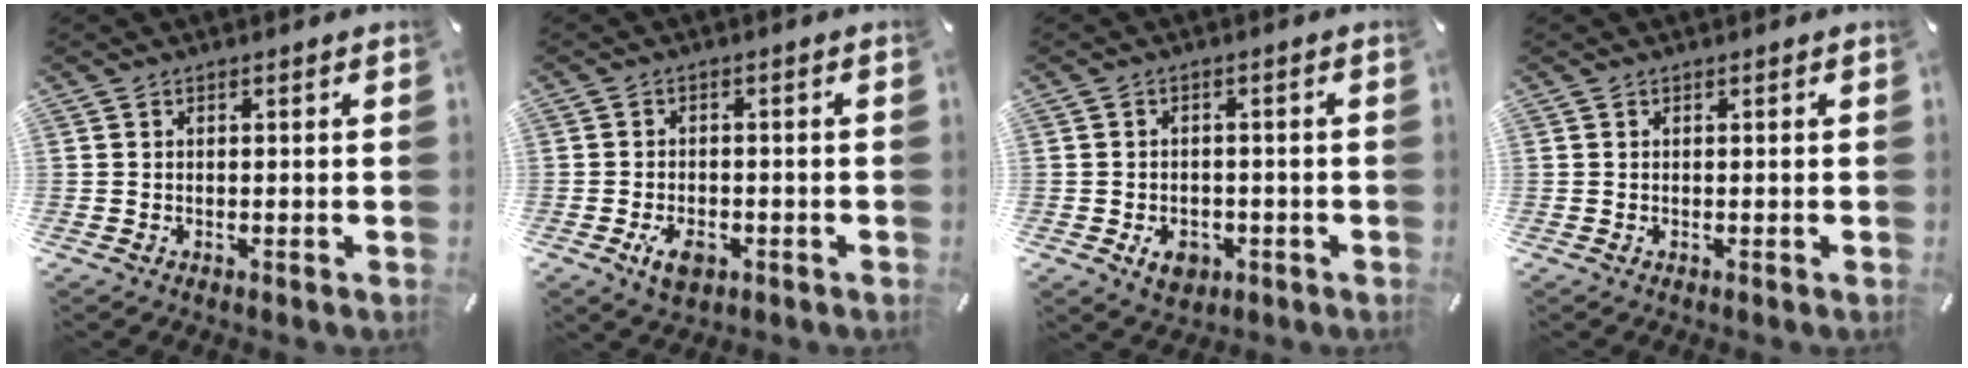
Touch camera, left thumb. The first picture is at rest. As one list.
[{"total": 5.0, "force": [-2.1, 3.2, 3.2], "torque": [-0.063, 0.001, -0.040]}, {"total": 5.1, "force": [-1.9, 3.9, 2.6], "torque": [-0.046, 0.002, -0.035]}, {"total": 0.0}]